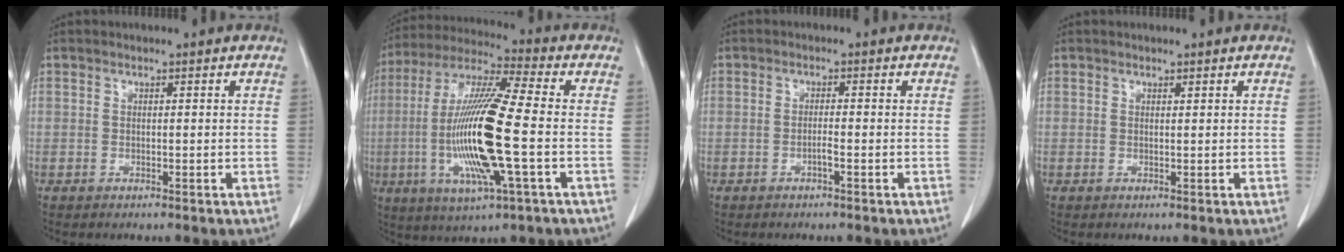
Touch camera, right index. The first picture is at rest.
{"total": 18.0, "force": [-3.1, 1.2, 17.7], "torque": [-0.367, -0.011, -0.061]}
{"total": 1.4, "force": [-0.6, 0.0, 1.3], "torque": [-0.025, 0.001, -0.013]}
{"total": 0.0}